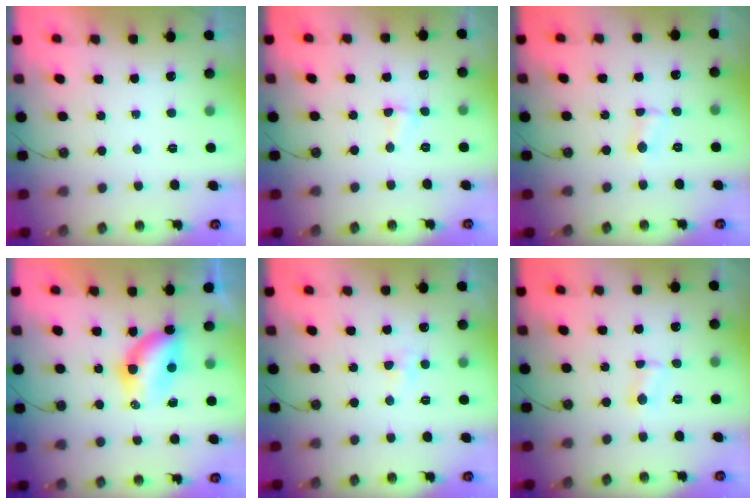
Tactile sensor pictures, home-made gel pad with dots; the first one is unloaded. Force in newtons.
{"total": 2.3, "press": 1.9, "slide": 1.4}
{"total": 2.5, "press": 2.4, "slide": 0.8}
{"total": 8.0, "press": 7.0, "slide": 3.9}
{"total": 3.9, "press": 3.8, "slide": 0.6}
{"total": 2.5, "press": 2.4, "slide": 0.8}